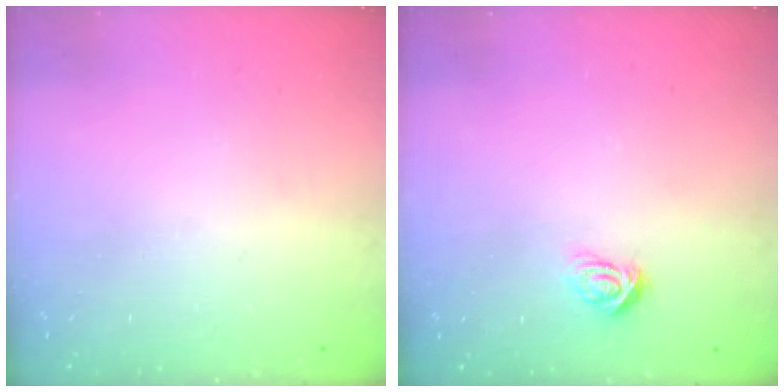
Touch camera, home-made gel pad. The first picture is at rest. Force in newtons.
{"total": 3.3, "press": 3.3, "slide": 0.4}